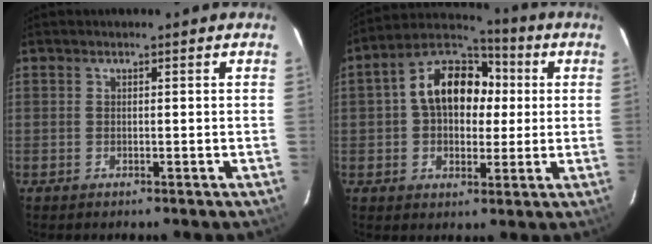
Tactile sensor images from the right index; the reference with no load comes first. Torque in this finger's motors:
{"motor_torque": [0.56, -0.04, 0.34, 0.15]}